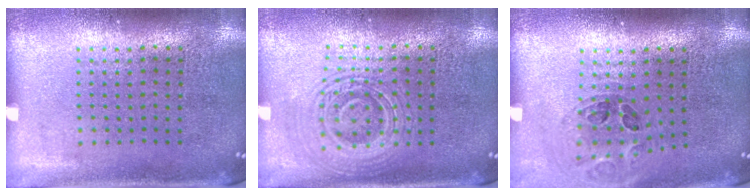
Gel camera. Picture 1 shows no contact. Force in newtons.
{"total": 2.8, "press": 2.8, "slide": 0.5}
{"total": 0.9, "press": 0.9, "slide": 0.2}